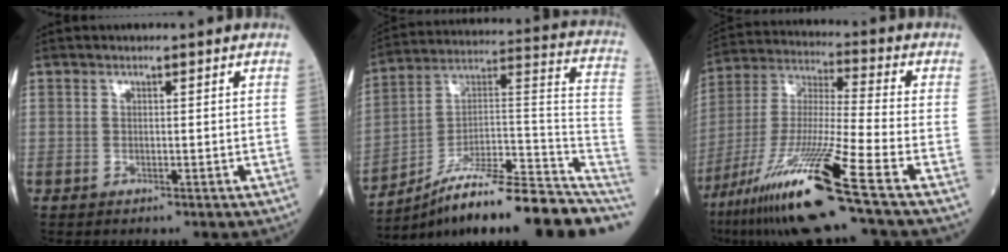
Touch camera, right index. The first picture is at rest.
{"total": 22.5, "force": [-16.5, 4.2, 14.7], "torque": [-0.148, 0.043, -0.253]}
{"total": 20.2, "force": [-11.5, -0.5, 16.5], "torque": [-0.343, -0.047, -0.214]}